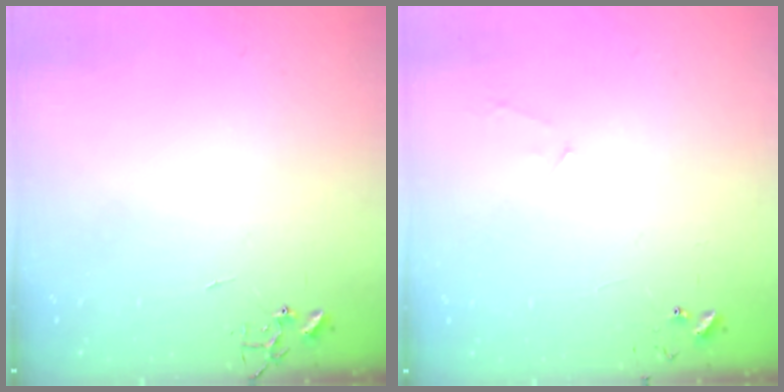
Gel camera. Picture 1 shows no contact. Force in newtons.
{"total": 5.4, "press": 5.4, "slide": 0.4}